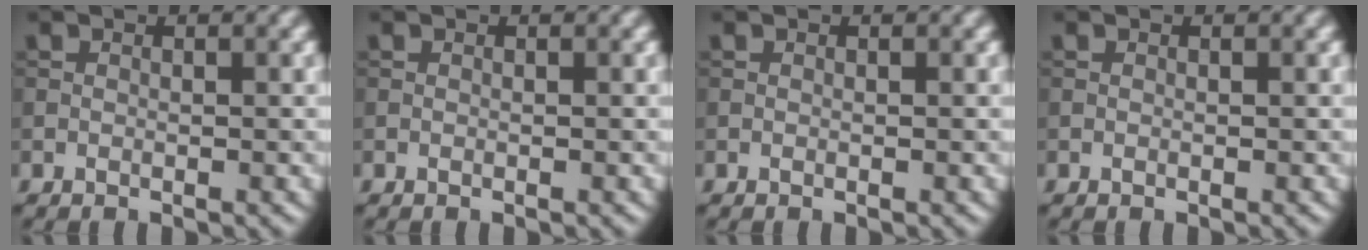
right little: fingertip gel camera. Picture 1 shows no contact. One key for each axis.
{"total": 0.0}
{"total": 0.0}
{"total": 0.0}